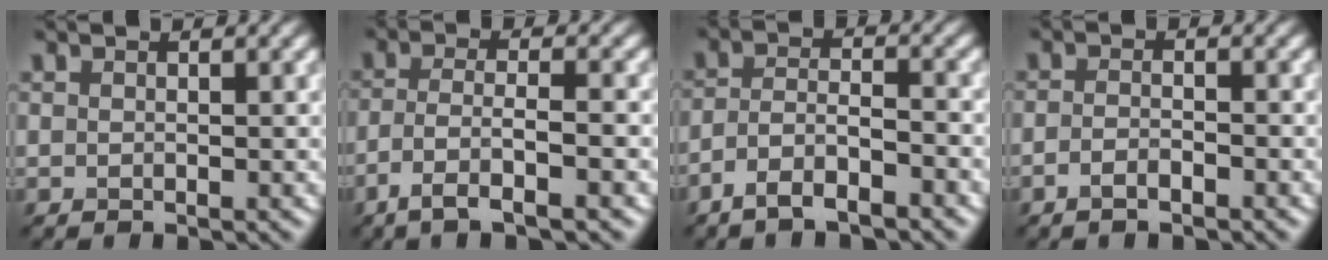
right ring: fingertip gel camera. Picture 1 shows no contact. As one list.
[{"total": 4.7, "force": [-2.6, 0.9, 3.8], "torque": [-0.068, 0.002, -0.053]}, {"total": 4.1, "force": [-3.0, 1.1, 2.6], "torque": [-0.049, 0.005, -0.062]}, {"total": 1.6, "force": [-1.0, 0.5, 1.2], "torque": [-0.023, 0.000, -0.022]}]